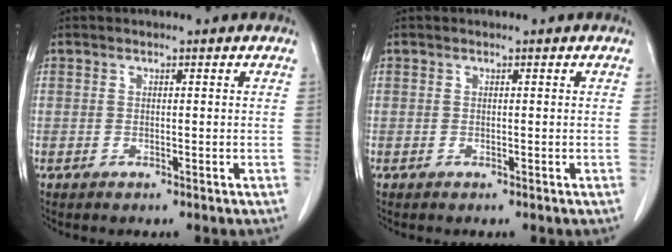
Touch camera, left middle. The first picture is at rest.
{"total": 0.0}